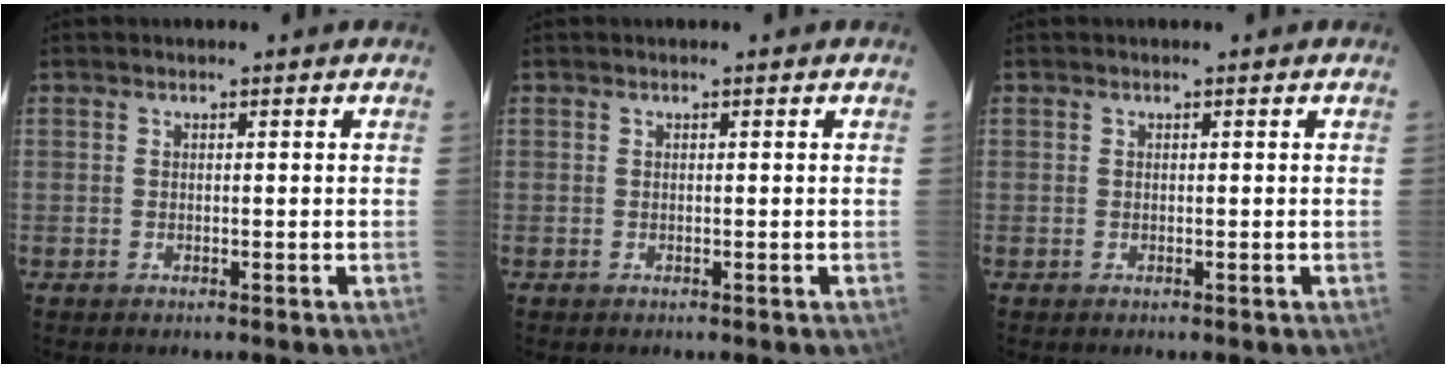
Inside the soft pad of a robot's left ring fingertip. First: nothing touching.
{"total": 0.0}
{"total": 0.0}